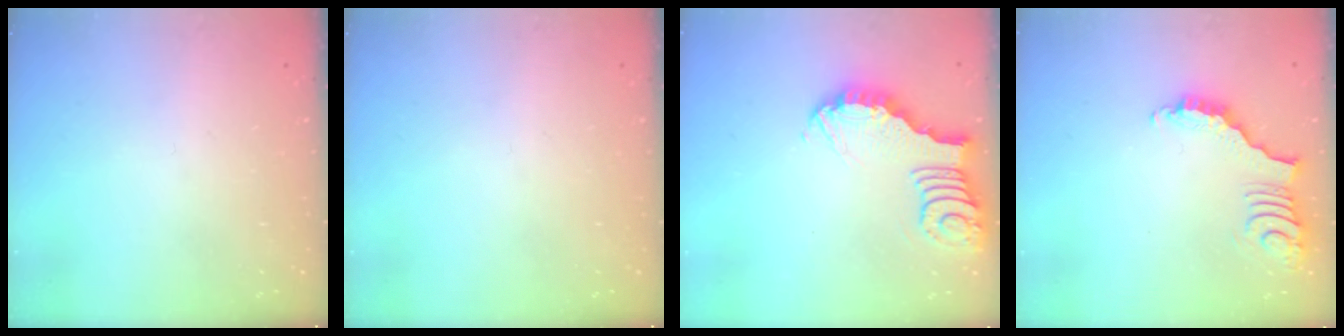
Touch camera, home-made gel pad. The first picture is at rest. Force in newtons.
{"total": 0.0}
{"total": 4.1, "press": 4.1, "slide": 0.4}
{"total": 3.7, "press": 3.7, "slide": 0.7}